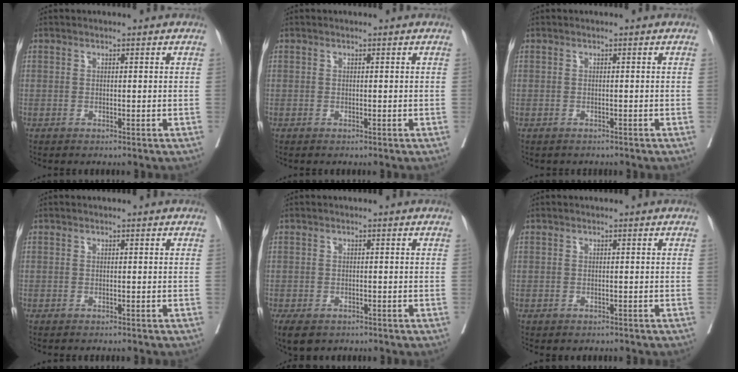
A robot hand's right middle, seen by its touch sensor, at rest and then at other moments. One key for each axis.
{"total": 0.0}
{"total": 1.0, "fx": -0.9, "fy": 0.5, "fz": 0.1, "tx": -0.012, "ty": -0.001, "tz": -0.013}
{"total": 1.5, "fx": -1.4, "fy": 0.2, "fz": 0.5, "tx": -0.004, "ty": 0.000, "tz": -0.019}
{"total": 4.9, "fx": -3.3, "fy": 2.7, "fz": 2.3, "tx": -0.035, "ty": -0.007, "tz": -0.049}
{"total": 0.9, "fx": -0.6, "fy": 0.6, "fz": 0.0, "tx": -0.007, "ty": 0.002, "tz": -0.008}